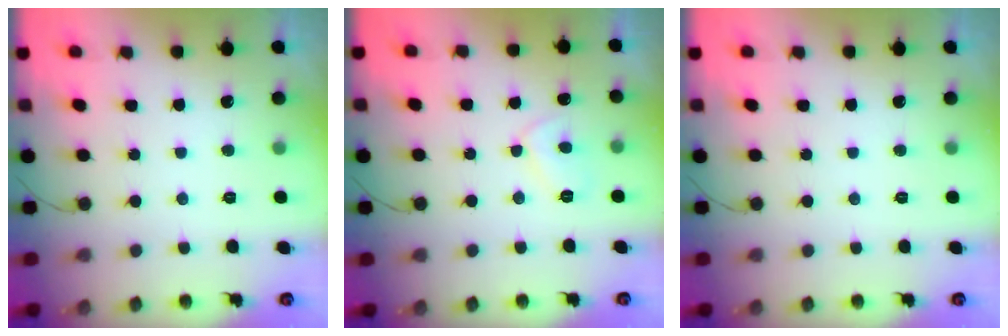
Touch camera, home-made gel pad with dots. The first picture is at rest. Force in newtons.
{"total": 5.5, "press": 5.5, "slide": 0.3}
{"total": 0.0}